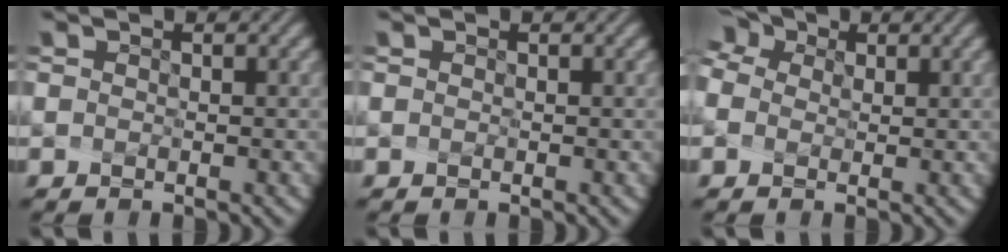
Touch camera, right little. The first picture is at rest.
{"total": 0.0}
{"total": 4.3, "force": [0.6, 3.2, 2.8], "torque": [-0.072, 0.024, 0.002]}